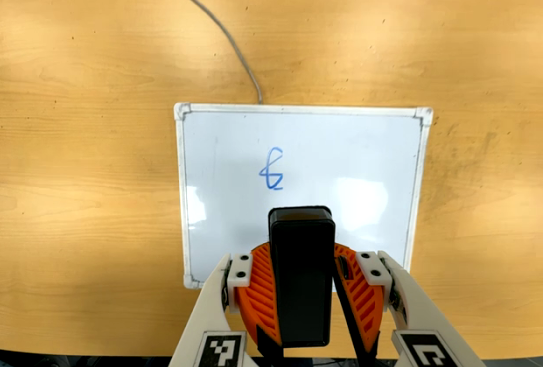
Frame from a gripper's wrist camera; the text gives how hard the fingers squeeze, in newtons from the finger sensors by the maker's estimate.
{"total": 7.6, "left": 8.0, "right": 7.2}